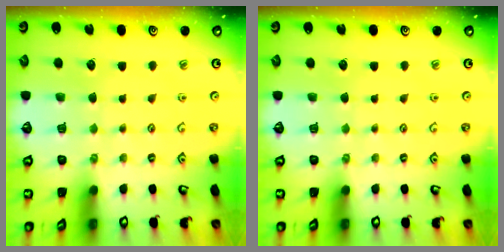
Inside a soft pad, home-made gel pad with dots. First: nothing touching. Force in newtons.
{"total": 0.0}